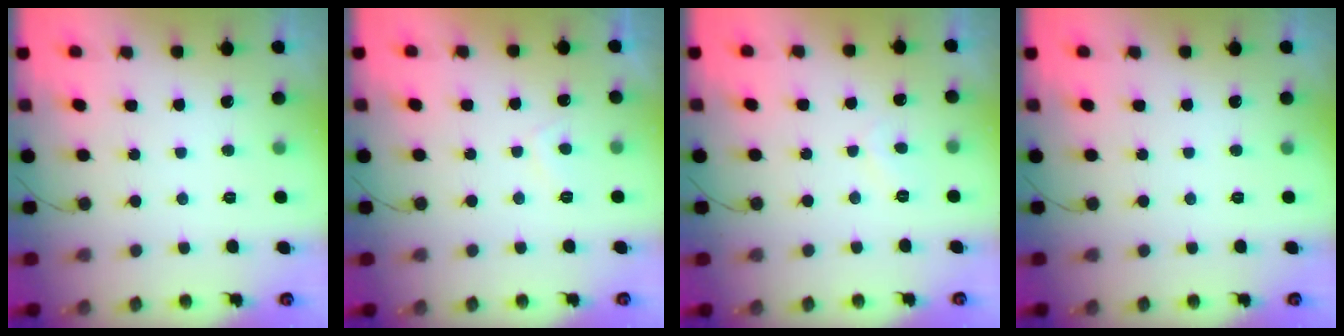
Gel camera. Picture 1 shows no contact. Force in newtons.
{"total": 2.3, "press": 2.3, "slide": 0.5}
{"total": 2.1, "press": 2.1, "slide": 0.3}
{"total": 0.0}